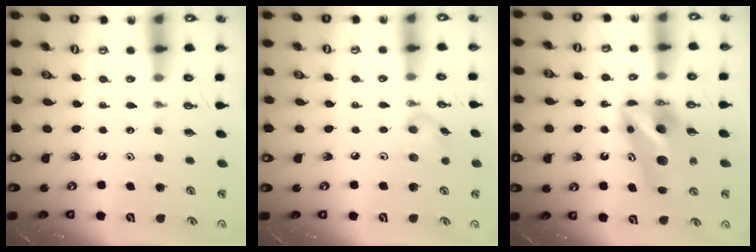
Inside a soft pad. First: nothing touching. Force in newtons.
{"total": 7.8, "press": 7.8, "slide": 0.2}
{"total": 12.1, "press": 11.6, "slide": 3.3}